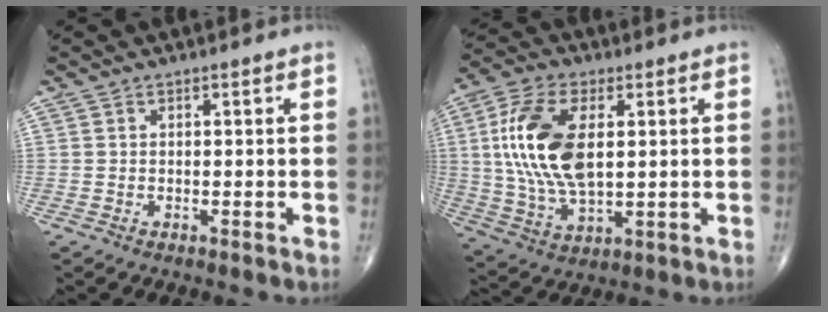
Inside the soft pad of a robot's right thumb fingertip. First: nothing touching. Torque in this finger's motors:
{"motor_torque": [2.31, 2.21, 1.67, 0.05, 0.61]}